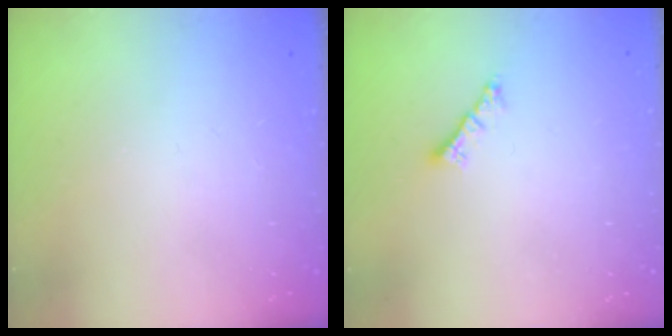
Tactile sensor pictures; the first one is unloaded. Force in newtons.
{"total": 1.2, "press": 1.2, "slide": 0.3}